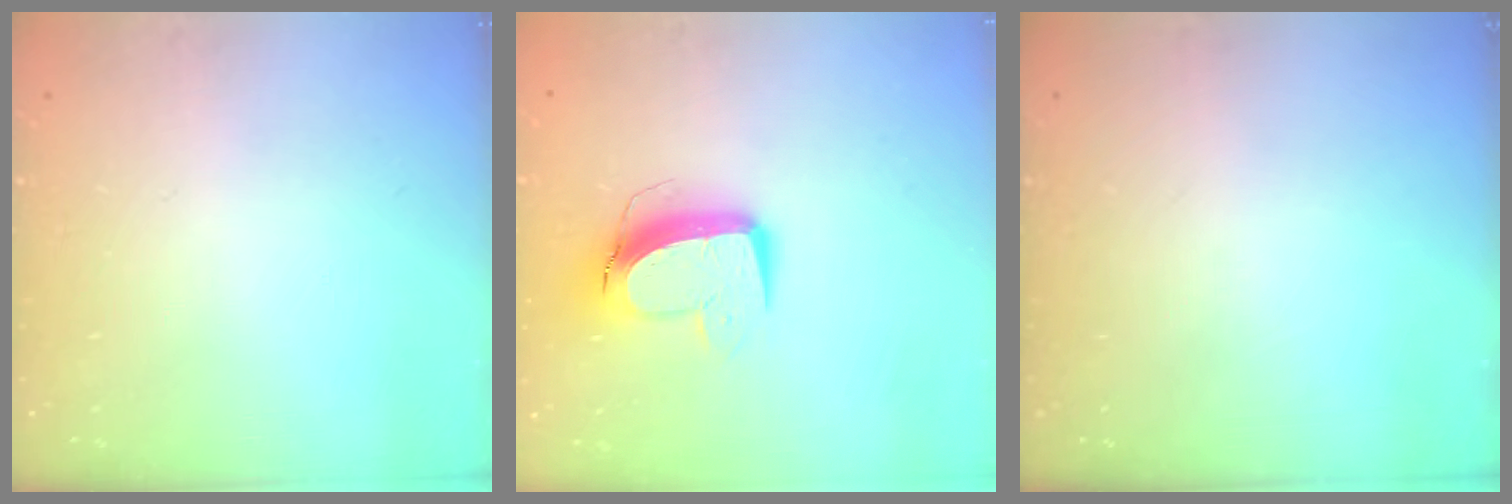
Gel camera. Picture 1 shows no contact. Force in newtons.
{"total": 11.1, "press": 11.1, "slide": 0.9}
{"total": 0.0}